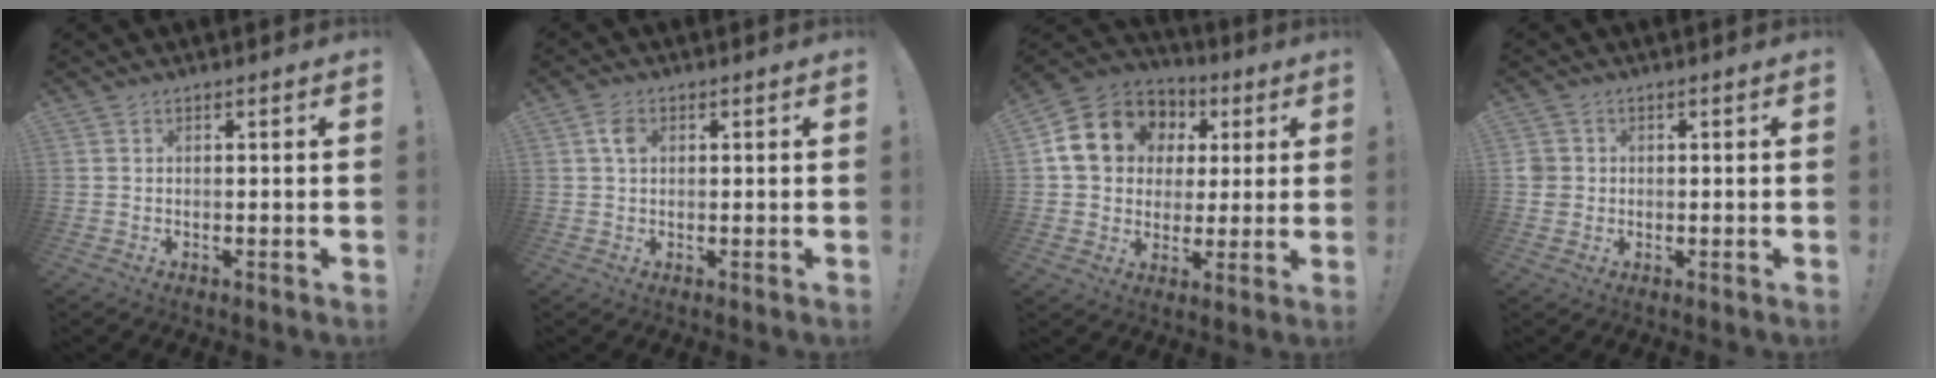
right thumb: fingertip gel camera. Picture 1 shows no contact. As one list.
[{"total": 3.3, "force": [0.9, 2.3, 2.2], "torque": [-0.033, 0.002, 0.016]}, {"total": 16.4, "force": [5.2, 13.5, 7.7], "torque": [-0.120, -0.005, 0.115]}, {"total": 3.6, "force": [0.1, 3.5, 1.1], "torque": [-0.030, 0.007, 0.004]}]